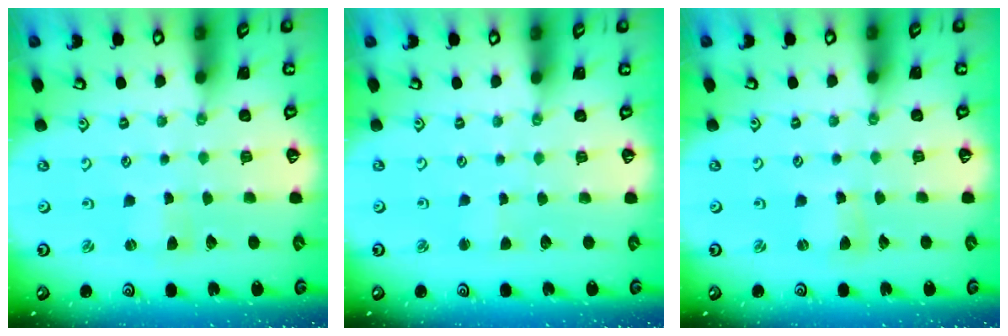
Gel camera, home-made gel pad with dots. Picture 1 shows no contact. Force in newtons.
{"total": 1.3, "press": 1.3, "slide": 0.2}
{"total": 2.6, "press": 2.6, "slide": 0.1}